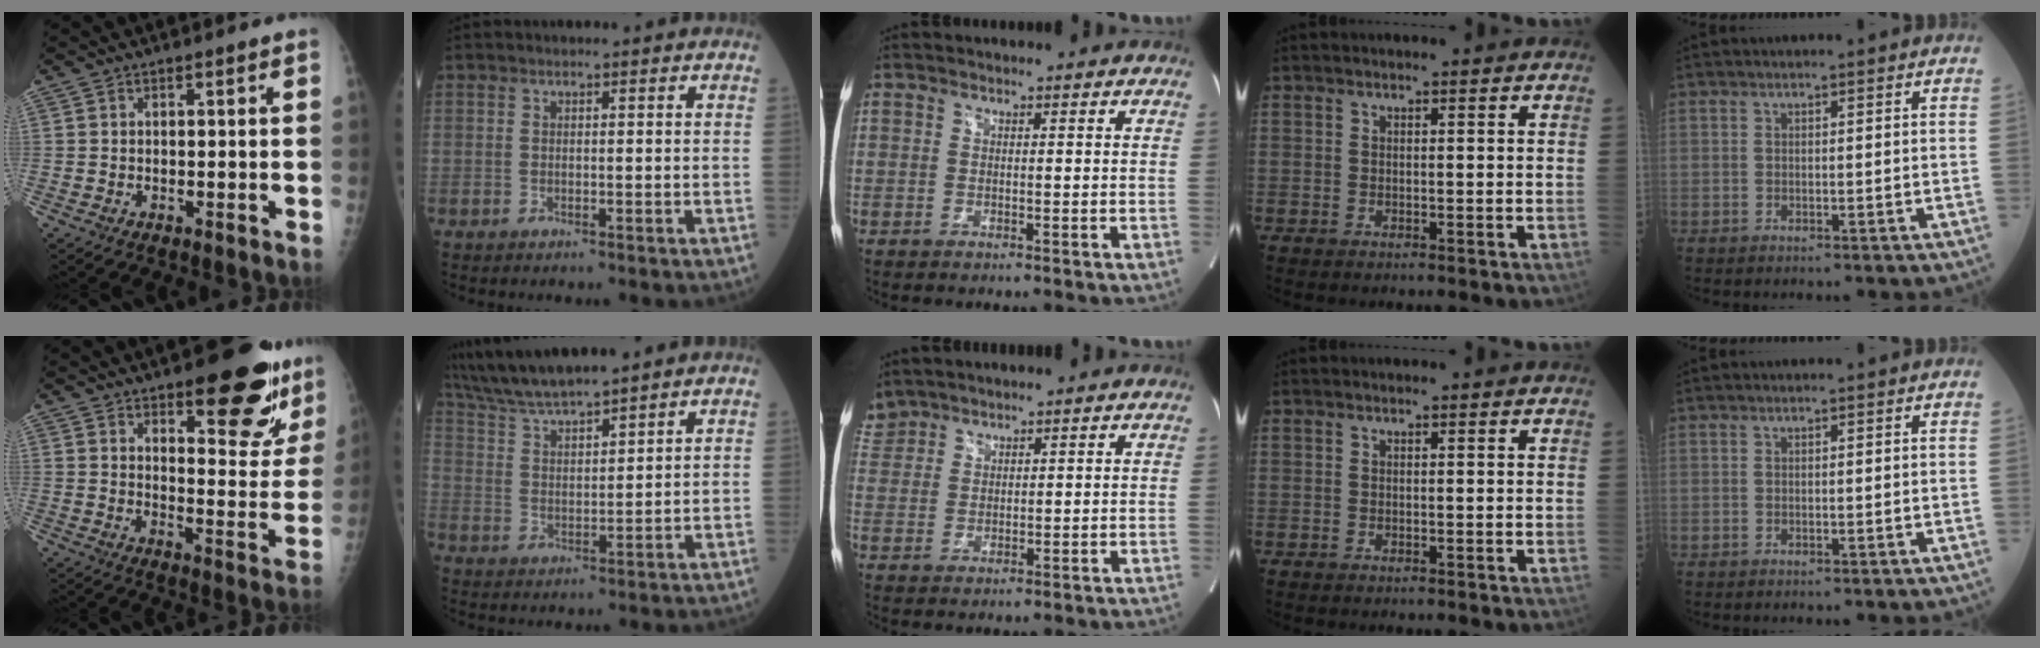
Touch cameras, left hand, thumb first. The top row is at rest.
{"thumb": {"total": 18.5, "force": [11.7, 6.5, 12.8], "torque": [-0.112, -0.074, 0.158]}, "index": {"total": 9.7, "force": [8.7, 0.3, 4.3], "torque": [-0.089, 0.018, 0.169]}, "middle": {"total": 4.1, "force": [3.8, 1.6, -0.1], "torque": [-0.006, 0.017, 0.083]}}